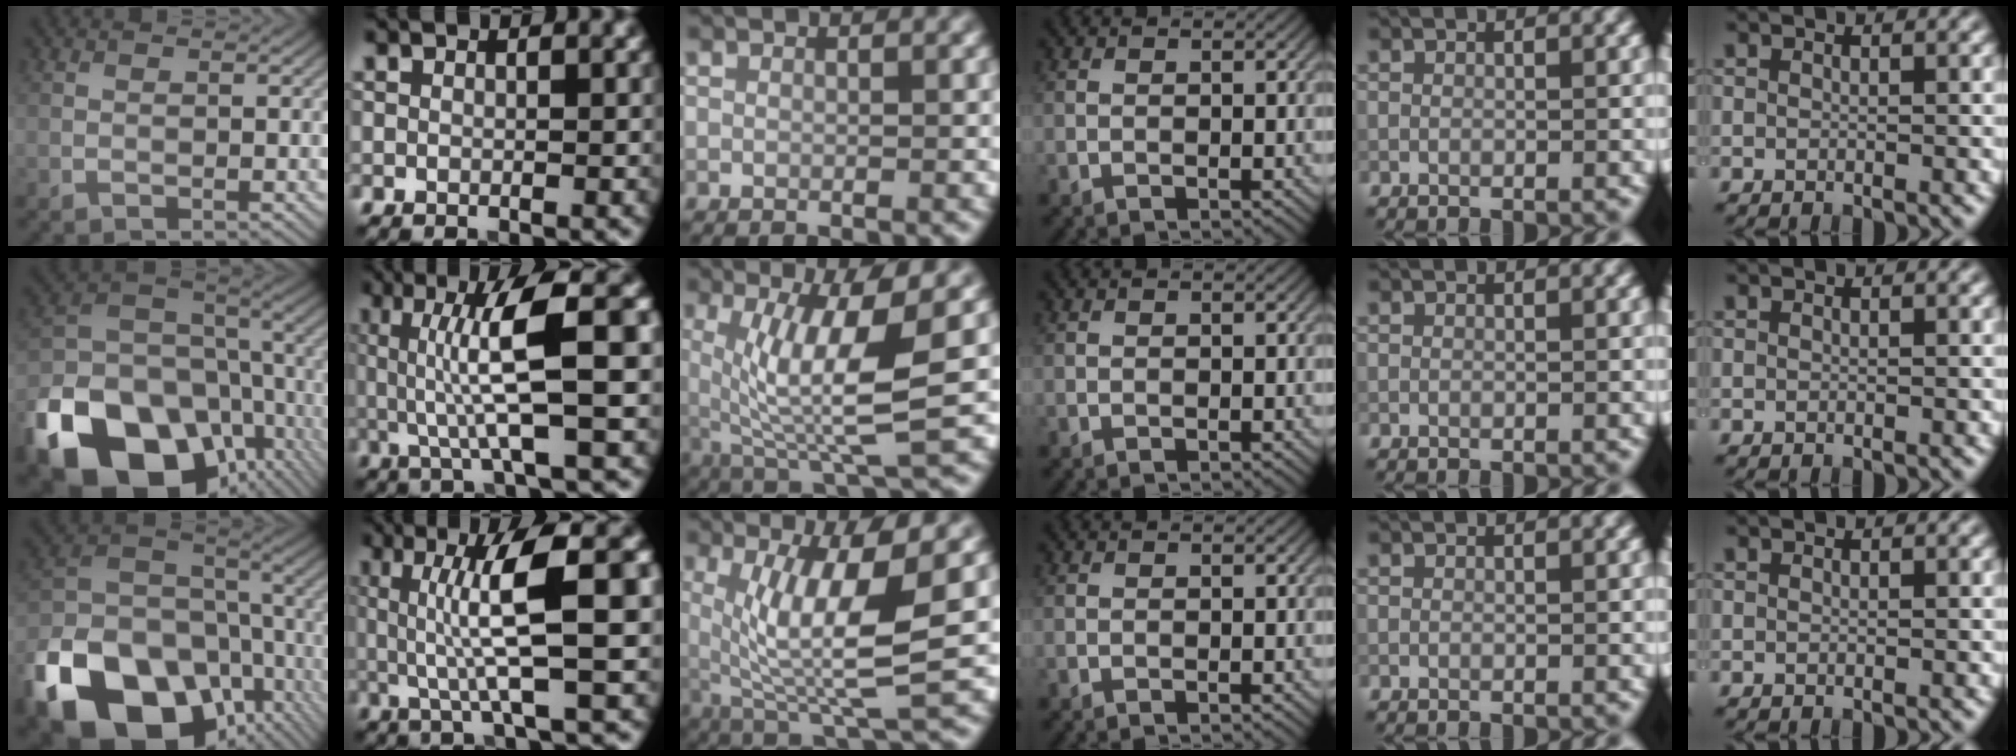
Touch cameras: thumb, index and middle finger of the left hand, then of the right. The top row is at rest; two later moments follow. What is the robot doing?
{"motion": "lift_and_place", "object": "calculator"}